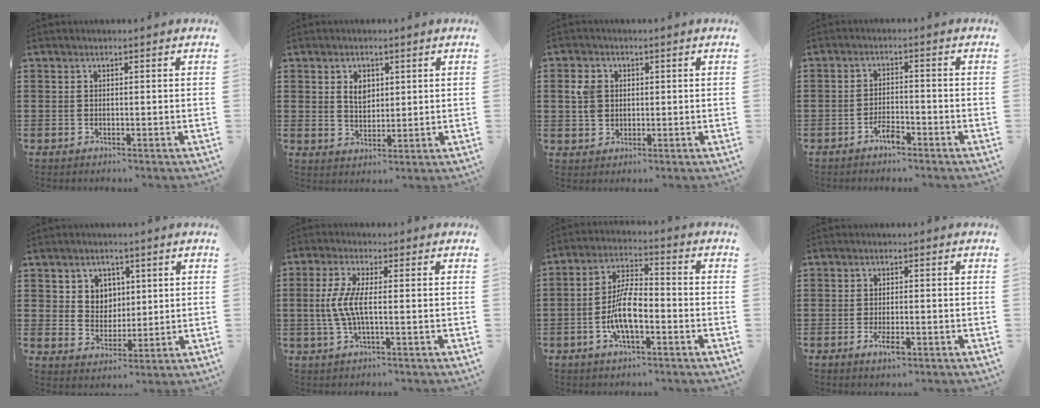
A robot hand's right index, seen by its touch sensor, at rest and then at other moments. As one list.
[{"total": 3.6, "force": [1.2, 2.5, 2.3], "torque": [-0.046, 0.008, 0.019]}, {"total": 3.7, "force": [0.6, 3.1, 1.9], "torque": [-0.055, 0.010, 0.006]}, {"total": 3.1, "force": [-2.2, 0.9, 2.0], "torque": [-0.042, 0.003, -0.044]}, {"total": 4.7, "force": [2.1, 4.1, 0.7], "torque": [-0.027, 0.007, 0.035]}, {"total": 5.4, "force": [-0.5, 1.1, 5.2], "torque": [-0.131, -0.012, -0.024]}, {"total": 8.5, "force": [-2.4, 3.1, 7.5], "torque": [-0.160, -0.003, -0.049]}, {"total": 2.9, "force": [-1.3, 0.9, 2.4], "torque": [-0.055, -0.007, -0.027]}]